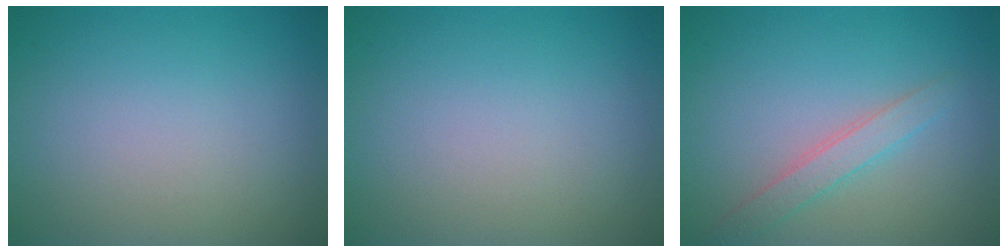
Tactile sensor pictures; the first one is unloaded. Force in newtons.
{"total": 0.0}
{"total": 2.0, "press": 2.0, "slide": 0.1}